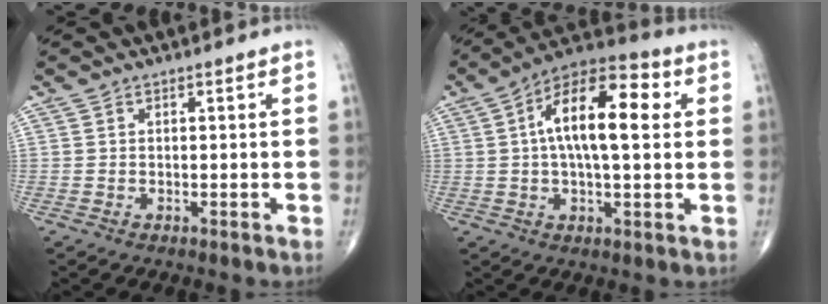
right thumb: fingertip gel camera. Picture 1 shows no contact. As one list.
[{"total": 15.9, "force": [2.9, 6.5, 14.1], "torque": [-0.225, 0.027, 0.037]}]